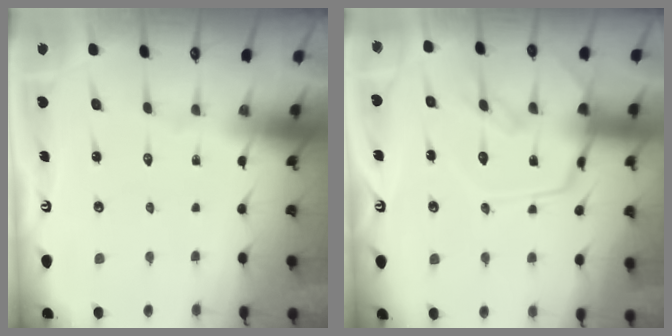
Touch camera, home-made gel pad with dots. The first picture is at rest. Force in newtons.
{"total": 14.3, "press": 14.3, "slide": 1.3}